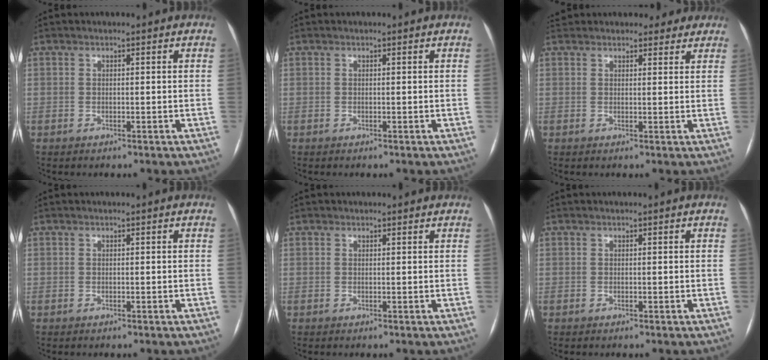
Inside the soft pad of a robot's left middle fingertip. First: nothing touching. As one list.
[{"total": 0.0}, {"total": 6.7, "force": [6.0, 2.7, 1.4], "torque": [-0.005, 0.019, 0.068]}, {"total": 0.0}, {"total": 1.0, "force": [0.8, 0.5, 0.1], "torque": [-0.007, 0.004, 0.009]}, {"total": 0.0}]